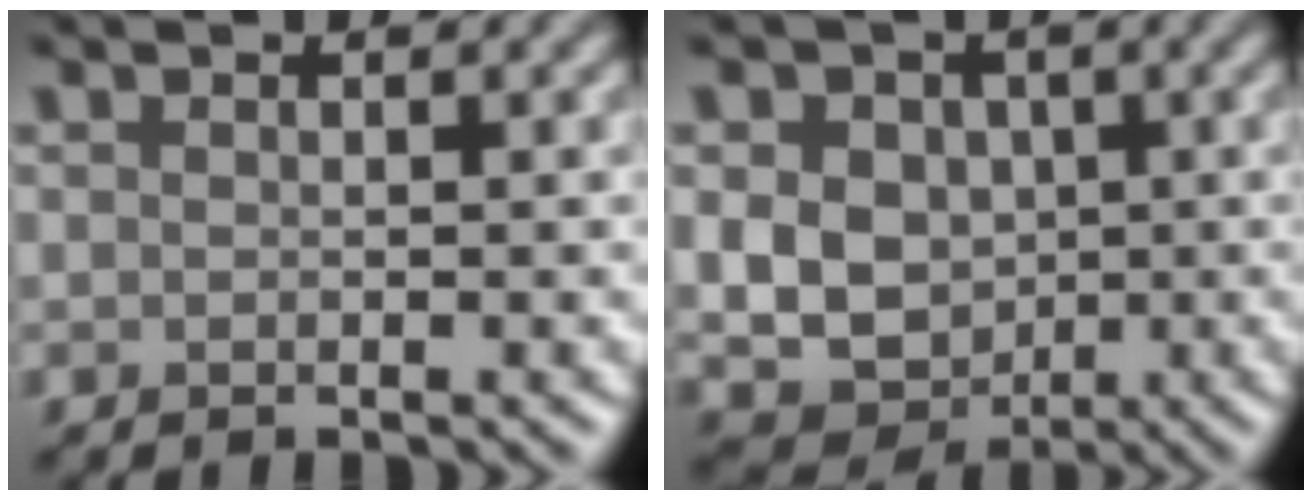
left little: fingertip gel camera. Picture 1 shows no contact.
{"total": 8.8, "force": [0.6, 7.5, 4.5], "torque": [-0.064, 0.012, -0.009]}